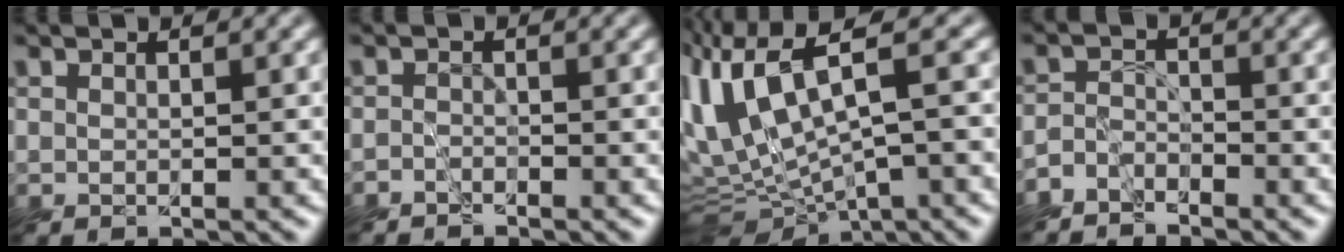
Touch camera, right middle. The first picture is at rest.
{"total": 1.3, "force": [-1.2, 0.5, 0.2], "torque": [0.005, -0.003, -0.028]}
{"total": 9.6, "force": [0.8, 4.0, 8.7], "torque": [-0.195, -0.002, 0.024]}
{"total": 3.2, "force": [-3.0, 1.1, 0.4], "torque": [0.008, -0.001, -0.077]}